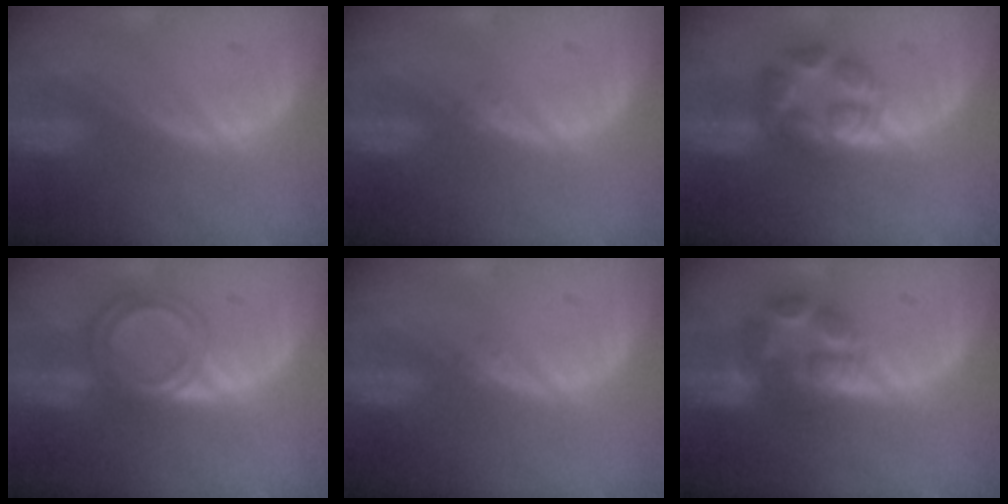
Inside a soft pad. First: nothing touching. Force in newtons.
{"total": 0.6, "press": 0.5, "slide": 0.3}
{"total": 5.8, "press": 5.8, "slide": 0.1}
{"total": 6.4, "press": 5.4, "slide": 3.5}
{"total": 0.6, "press": 0.5, "slide": 0.3}
{"total": 6.8, "press": 6.5, "slide": 2.1}